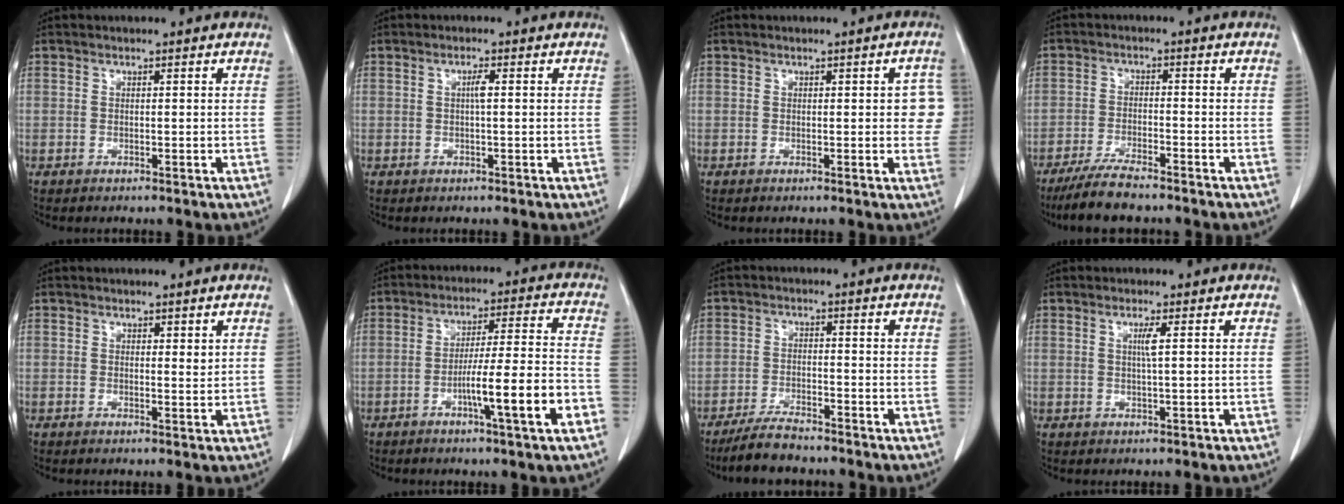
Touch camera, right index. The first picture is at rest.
{"total": 1.5, "force": [0.2, 0.1, 1.4], "torque": [-0.027, 0.003, 0.002]}
{"total": 4.6, "force": [0.5, 1.6, 4.3], "torque": [-0.027, 0.002, 0.000]}
{"total": 6.7, "force": [-5.5, 1.1, 3.6], "torque": [-0.070, -0.018, -0.101]}
{"total": 1.0, "force": [0.6, 0.4, 0.7], "torque": [-0.007, -0.005, 0.008]}
{"total": 11.6, "force": [-4.8, -0.4, 10.6], "torque": [-0.173, 0.003, -0.073]}
{"total": 5.4, "force": [-4.8, 1.2, 2.3], "torque": [-0.047, -0.011, -0.089]}
{"total": 1.9, "force": [0.5, -0.3, 1.8], "torque": [-0.036, -0.001, 0.008]}